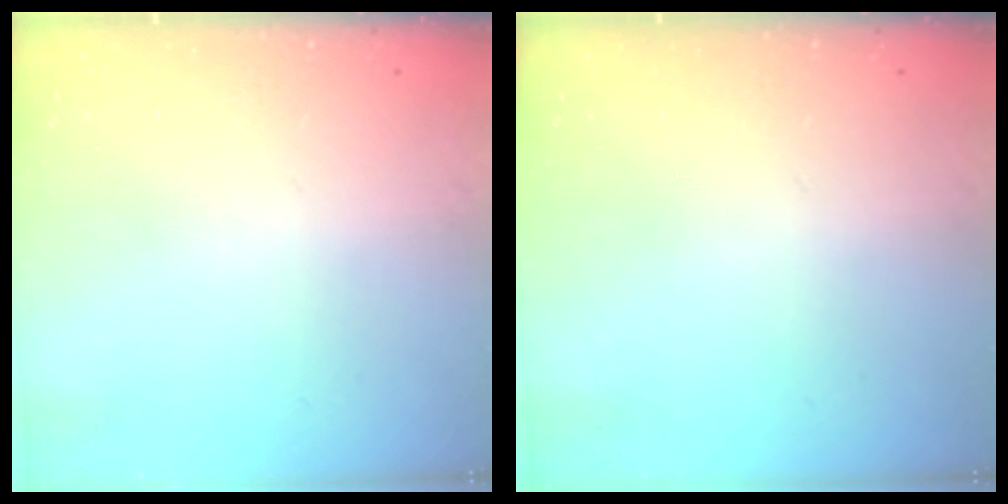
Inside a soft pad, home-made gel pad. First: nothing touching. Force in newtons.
{"total": 0.0}